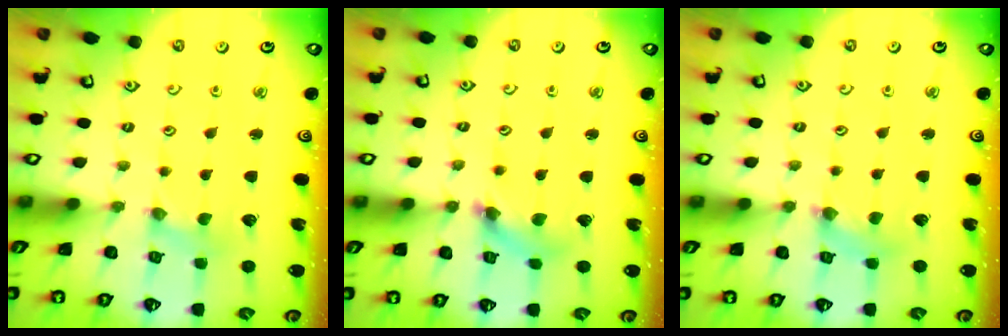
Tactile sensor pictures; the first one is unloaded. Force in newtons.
{"total": 4.8, "press": 4.8, "slide": 0.5}
{"total": 2.0, "press": 2.0, "slide": 0.4}